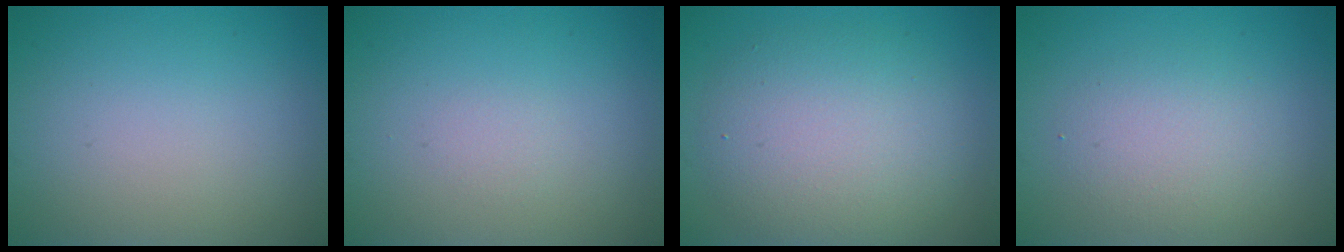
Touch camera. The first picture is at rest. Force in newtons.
{"total": 0.5, "press": 0.5, "slide": 0.0}
{"total": 6.1, "press": 6.1, "slide": 0.3}
{"total": 3.0, "press": 3.0, "slide": 0.2}